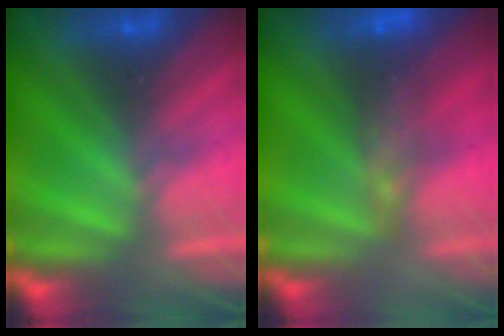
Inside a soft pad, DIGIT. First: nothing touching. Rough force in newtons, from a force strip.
{"total": 5.9}